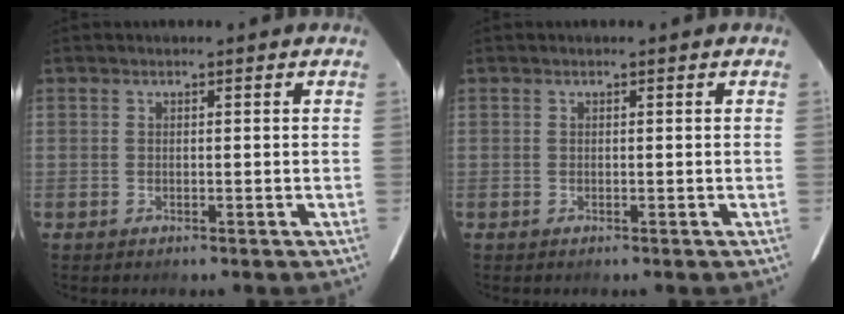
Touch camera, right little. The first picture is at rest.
{"total": 0.0}